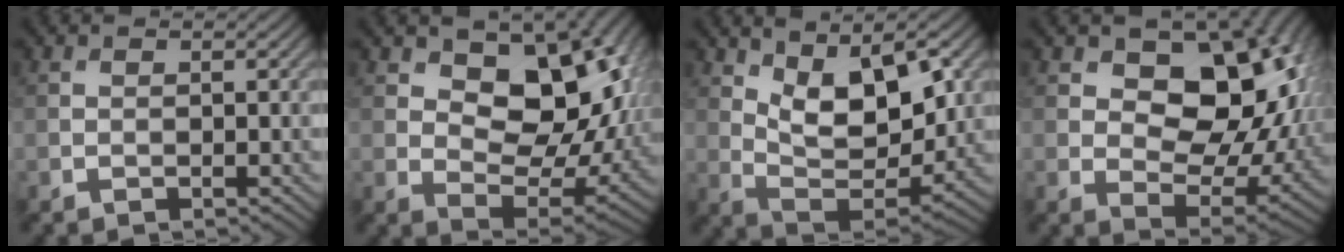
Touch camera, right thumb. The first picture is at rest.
{"total": 11.9, "force": [3.9, 7.4, 8.5], "torque": [-0.131, -0.012, 0.059]}
{"total": 10.8, "force": [4.4, 5.2, 8.4], "torque": [-0.165, -0.008, 0.082]}
{"total": 12.8, "force": [3.1, 8.5, 9.1], "torque": [-0.133, -0.009, 0.047]}